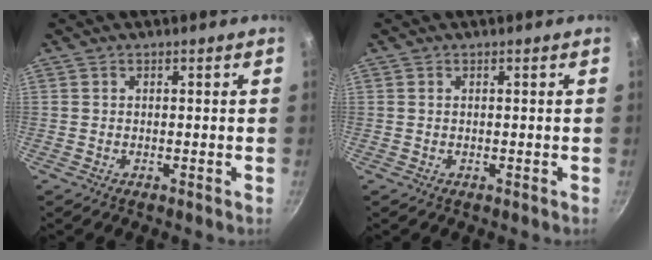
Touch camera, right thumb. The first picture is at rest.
{"total": 0.0}